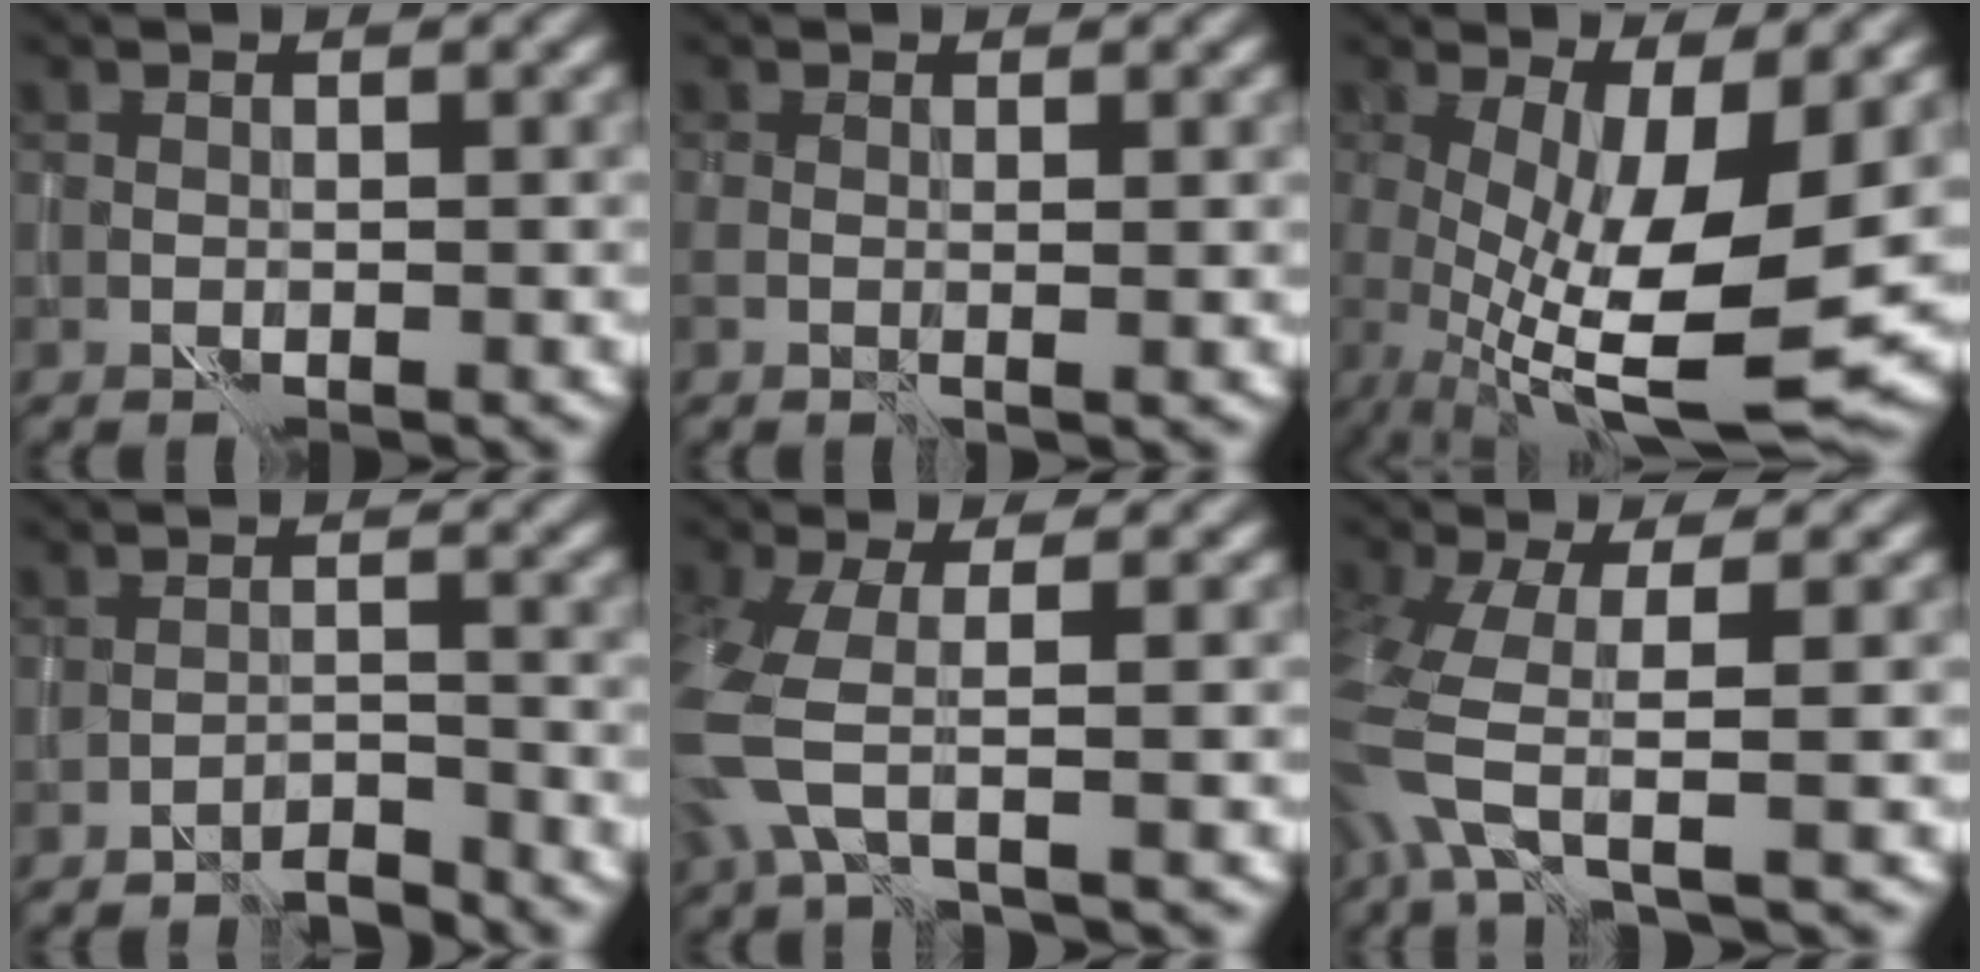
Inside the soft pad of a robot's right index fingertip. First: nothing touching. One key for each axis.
{"total": 1.3, "fx": 0.1, "fy": 0.2, "fz": 1.2, "tx": -0.020, "ty": -0.002, "tz": 0.003}
{"total": 11.4, "fx": -0.9, "fy": 3.5, "fz": 10.8, "tx": -0.184, "ty": -0.016, "tz": -0.005}
{"total": 2.7, "fx": -2.6, "fy": 0.3, "fz": 0.6, "tx": -0.004, "ty": 0.008, "tz": -0.048}
{"total": 5.1, "fx": -1.2, "fy": 2.0, "fz": 4.6, "tx": -0.132, "ty": -0.008, "tz": -0.032}
{"total": 5.8, "fx": -1.8, "fy": 1.9, "fz": 5.1, "tx": -0.134, "ty": -0.012, "tz": -0.042}